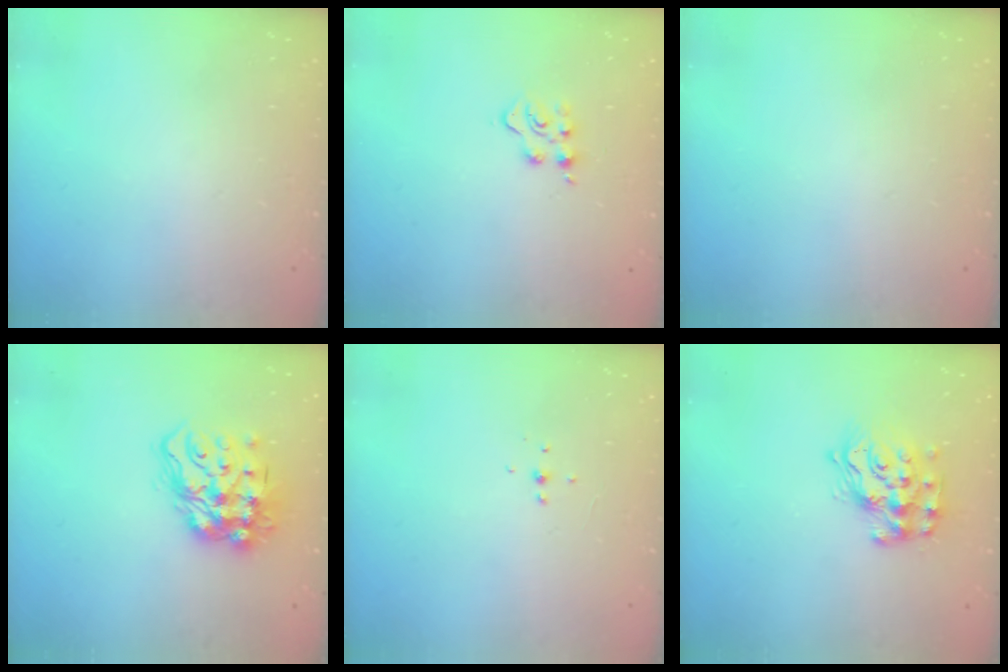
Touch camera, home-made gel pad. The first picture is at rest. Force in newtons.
{"total": 4.6, "press": 4.5, "slide": 0.6}
{"total": 0.0}
{"total": 17.0, "press": 16.9, "slide": 1.6}
{"total": 4.1, "press": 4.0, "slide": 0.6}
{"total": 13.6, "press": 13.6, "slide": 1.0}